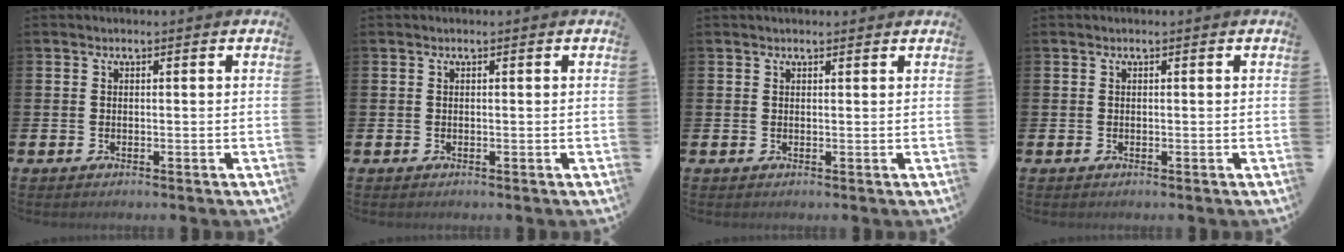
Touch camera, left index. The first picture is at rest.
{"total": 0.0}
{"total": 0.6, "force": [0.5, 0.2, 0.2], "torque": [0.006, -0.001, 0.008]}
{"total": 0.0}